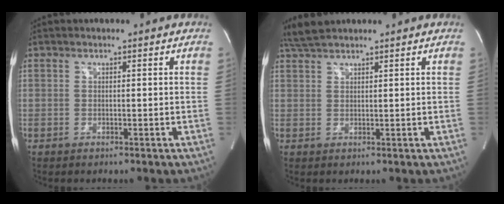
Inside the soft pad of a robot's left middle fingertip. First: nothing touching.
{"total": 3.5, "force": [3.2, 0.4, 1.3], "torque": [-0.040, 0.016, 0.066]}